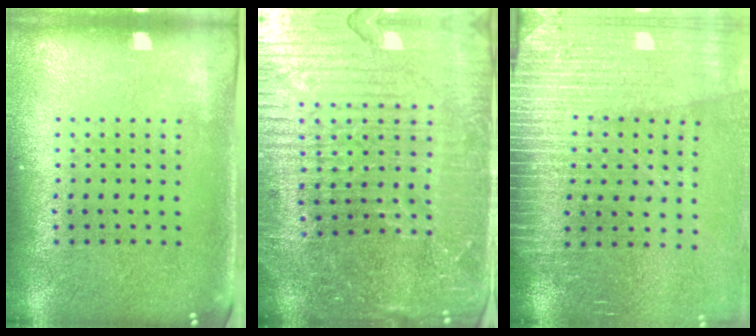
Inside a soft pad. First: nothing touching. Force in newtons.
{"total": 6.0, "press": 5.3, "slide": 2.7}
{"total": 3.6, "press": 3.4, "slide": 1.2}